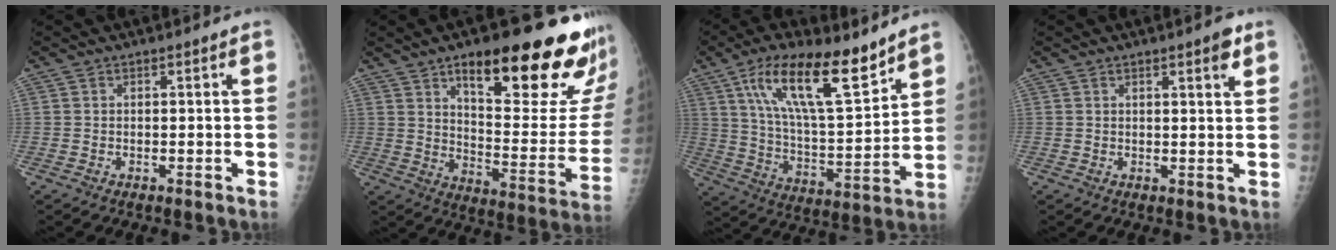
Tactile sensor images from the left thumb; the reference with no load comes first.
{"total": 27.4, "force": [16.1, 7.6, 20.8], "torque": [-0.231, -0.074, 0.234]}
{"total": 19.1, "force": [11.7, 6.0, 13.8], "torque": [-0.211, -0.061, 0.213]}
{"total": 3.3, "force": [1.9, 0.6, 2.6], "torque": [-0.030, -0.010, 0.025]}